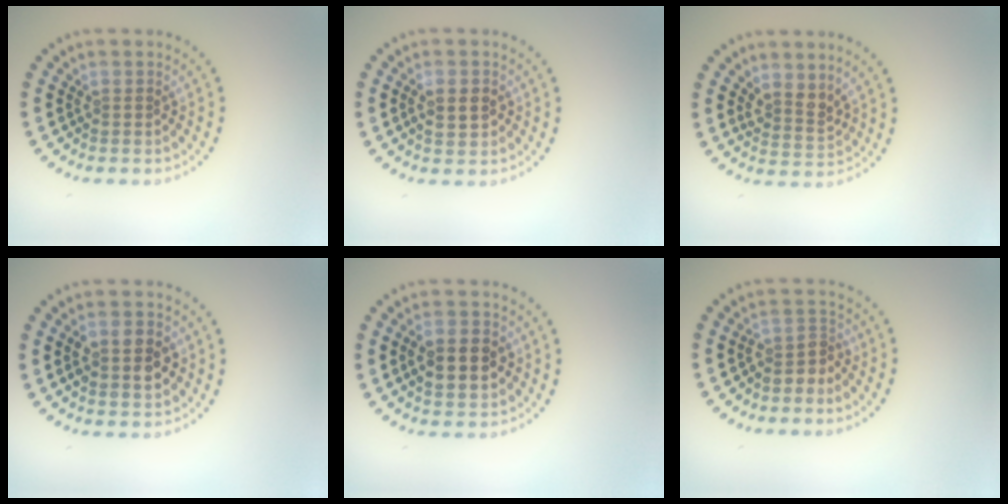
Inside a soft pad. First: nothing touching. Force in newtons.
{"total": 1.9, "press": 1.9, "slide": 0.3}
{"total": 2.1, "press": 1.6, "slide": 1.4}
{"total": 3.8, "press": 3.8, "slide": 0.3}
{"total": 4.6, "press": 4.6, "slide": 0.2}
{"total": 2.2, "press": 1.5, "slide": 1.6}